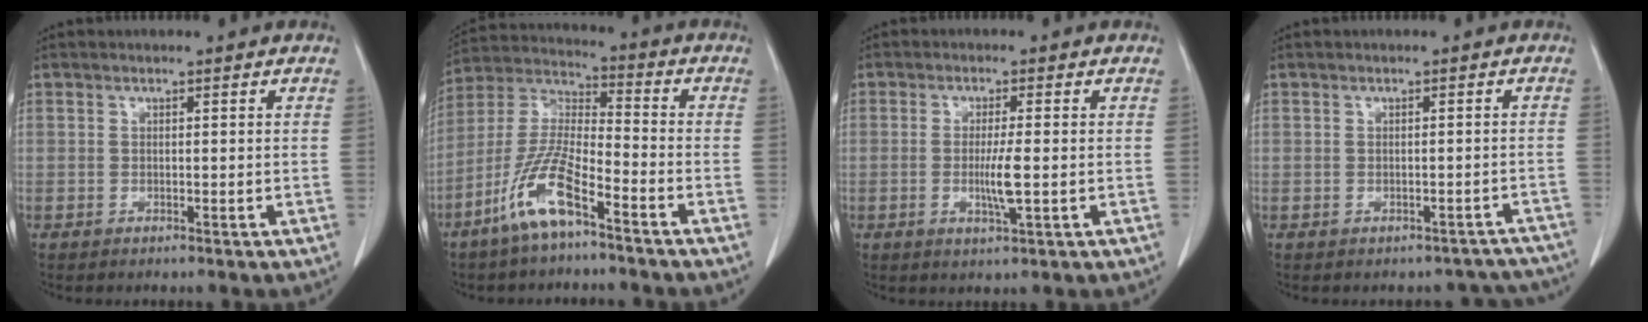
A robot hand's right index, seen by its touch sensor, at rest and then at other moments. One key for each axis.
{"total": 11.1, "fx": -6.6, "fy": 2.0, "fz": 8.6, "tx": -0.185, "ty": -0.008, "tz": -0.133}
{"total": 4.3, "fx": -0.6, "fy": 0.1, "fz": 4.3, "tx": -0.082, "ty": -0.010, "tz": -0.011}
{"total": 5.9, "fx": -4.9, "fy": 3.3, "fz": 0.1, "tx": 0.020, "ty": 0.034, "tz": -0.044}